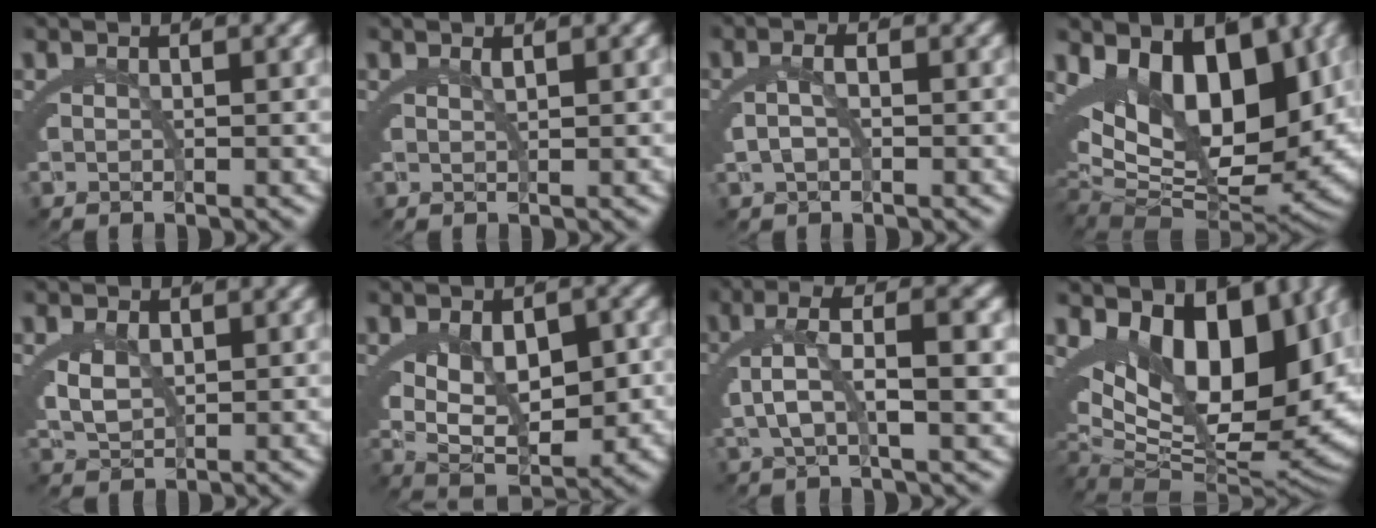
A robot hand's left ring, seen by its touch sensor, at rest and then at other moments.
{"total": 0.7, "force": [0.5, -0.2, 0.4], "torque": [-0.007, -0.002, 0.013]}
{"total": 1.9, "force": [-0.2, 0.8, 1.7], "torque": [-0.033, 0.005, -0.005]}
{"total": 17.6, "force": [-1.1, 11.5, 13.3], "torque": [-0.248, -0.062, 0.017]}
{"total": 3.1, "force": [0.7, 2.2, 2.1], "torque": [-0.049, -0.009, 0.023]}
{"total": 9.4, "force": [0.1, 6.2, 7.1], "torque": [-0.109, -0.017, 0.010]}
{"total": 4.3, "force": [0.4, 0.8, 4.3], "torque": [-0.073, 0.013, 0.004]}
{"total": 17.1, "force": [0.0, 10.3, 13.7], "torque": [-0.239, -0.057, 0.035]}